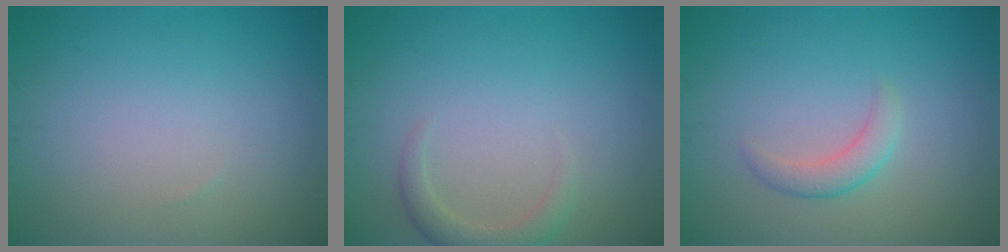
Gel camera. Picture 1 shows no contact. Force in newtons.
{"total": 2.0, "press": 2.0, "slide": 0.3}
{"total": 1.9, "press": 1.9, "slide": 0.1}